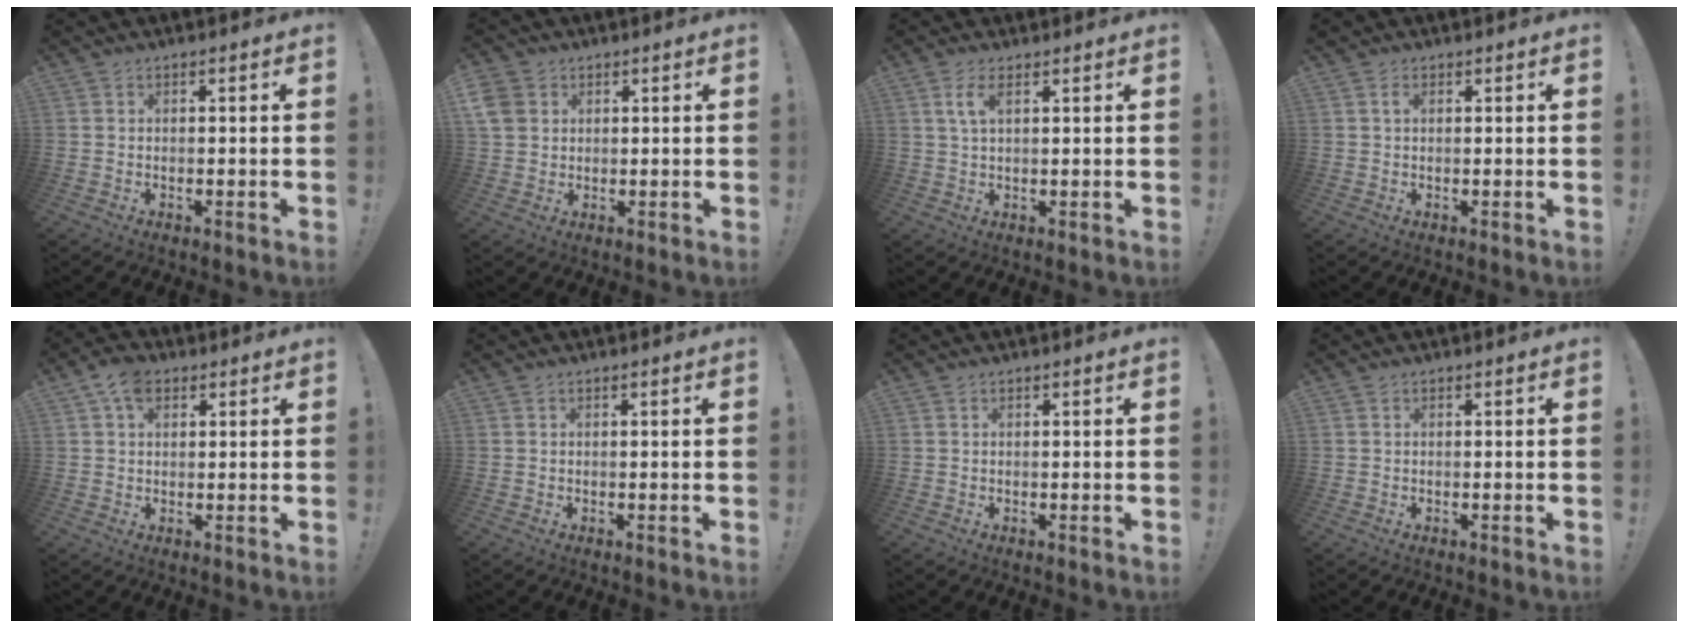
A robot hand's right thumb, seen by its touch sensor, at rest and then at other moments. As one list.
[{"total": 7.0, "force": [2.5, 6.1, 2.5], "torque": [-0.050, -0.011, 0.050]}, {"total": 4.4, "force": [2.1, 1.7, 3.4], "torque": [-0.062, -0.002, 0.036]}, {"total": 1.4, "force": [0.7, 0.7, 1.0], "torque": [-0.014, 0.000, 0.010]}, {"total": 6.3, "force": [2.8, 4.0, 4.0], "torque": [-0.066, 0.000, 0.053]}, {"total": 0.0}, {"total": 0.0}, {"total": 0.0}]